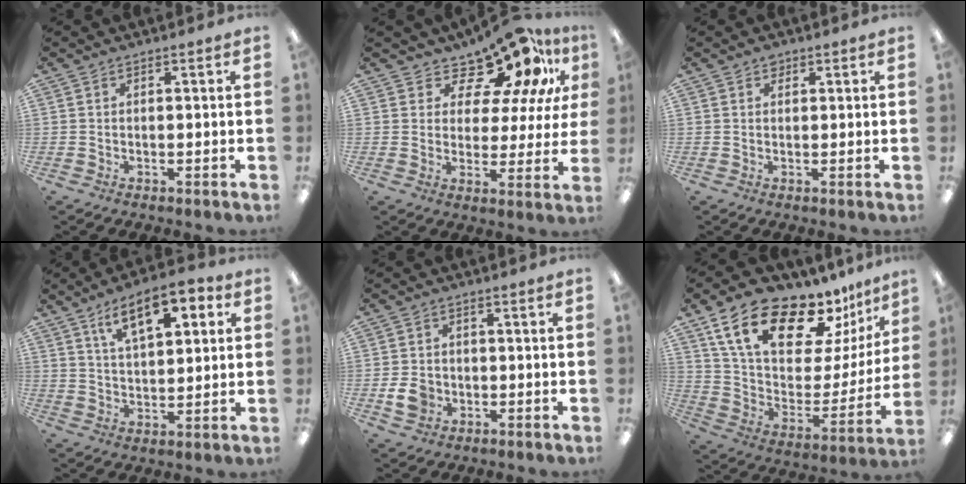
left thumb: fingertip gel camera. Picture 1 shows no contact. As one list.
[{"total": 13.7, "force": [10.1, 5.3, 7.6], "torque": [-0.117, -0.088, 0.169]}, {"total": 1.5, "force": [1.1, 1.0, 0.5], "torque": [-0.003, -0.004, 0.019]}, {"total": 11.5, "force": [6.5, 5.0, 8.0], "torque": [-0.119, -0.019, 0.110]}, {"total": 4.8, "force": [-1.3, 4.0, 2.3], "torque": [-0.042, 0.001, -0.024]}, {"total": 22.0, "force": [16.3, 9.0, 11.7], "torque": [-0.202, -0.107, 0.287]}]